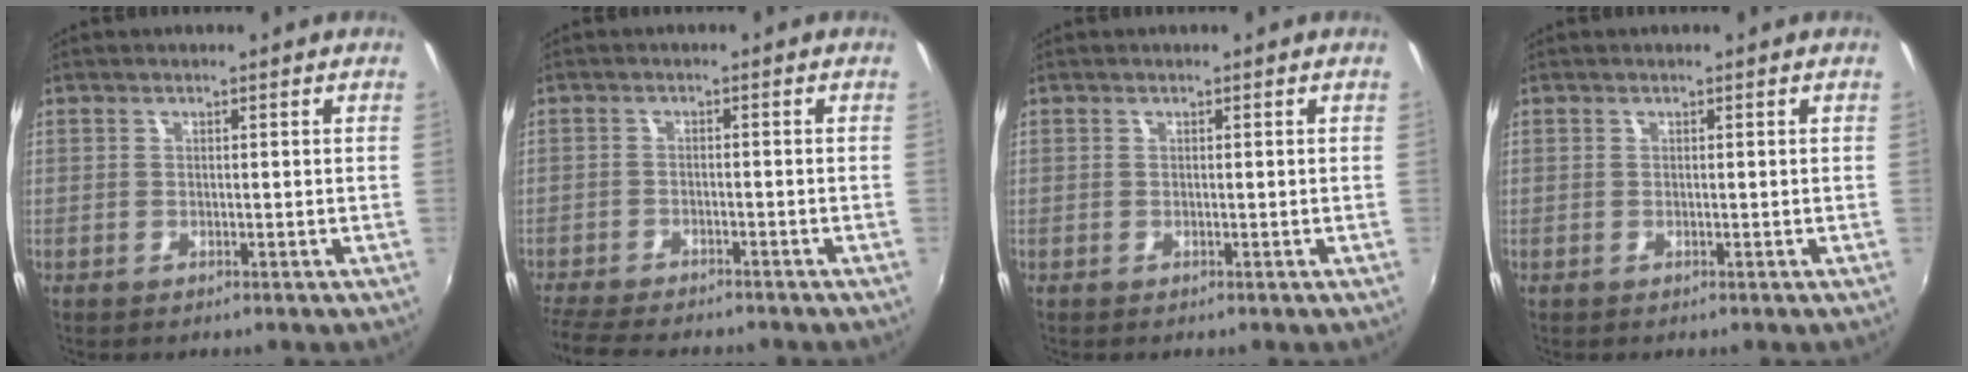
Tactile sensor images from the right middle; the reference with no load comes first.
{"total": 10.4, "force": [-9.2, 2.0, 4.3], "torque": [-0.112, -0.025, -0.154]}
{"total": 0.0}
{"total": 0.0}